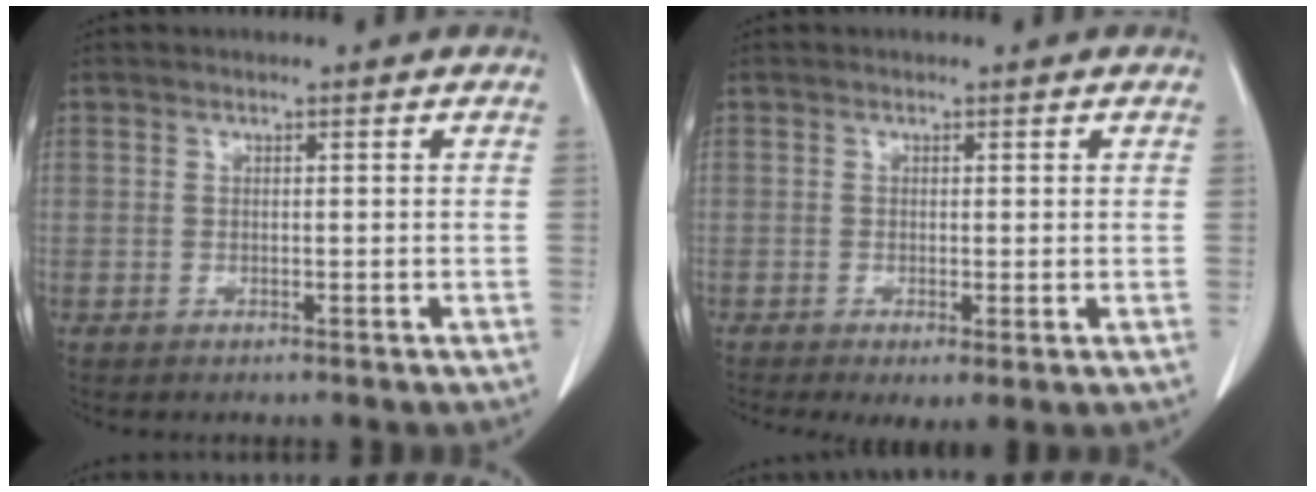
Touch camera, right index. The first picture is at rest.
{"total": 3.1, "force": [-1.0, 0.9, 2.8], "torque": [-0.042, -0.010, -0.012]}